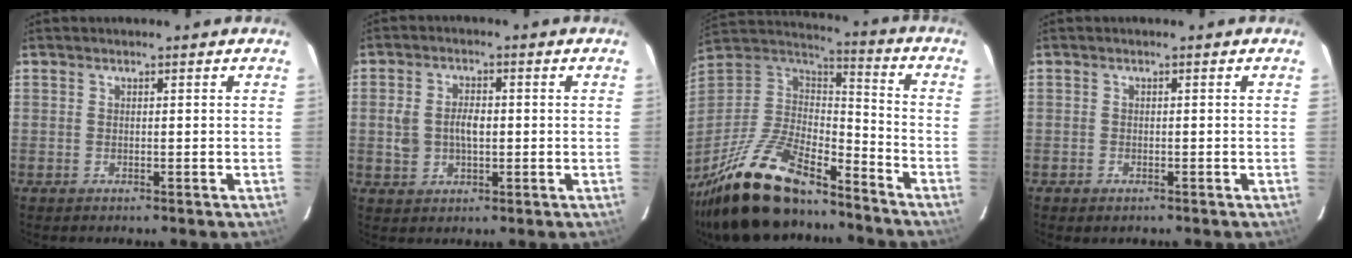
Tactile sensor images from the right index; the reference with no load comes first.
{"total": 5.9, "force": [-0.2, 4.0, 4.4], "torque": [-0.086, 0.007, 0.002]}
{"total": 25.7, "force": [-19.1, 8.6, 14.8], "torque": [-0.306, -0.027, -0.326]}
{"total": 1.0, "force": [-0.6, 0.7, 0.3], "torque": [-0.006, -0.001, -0.009]}